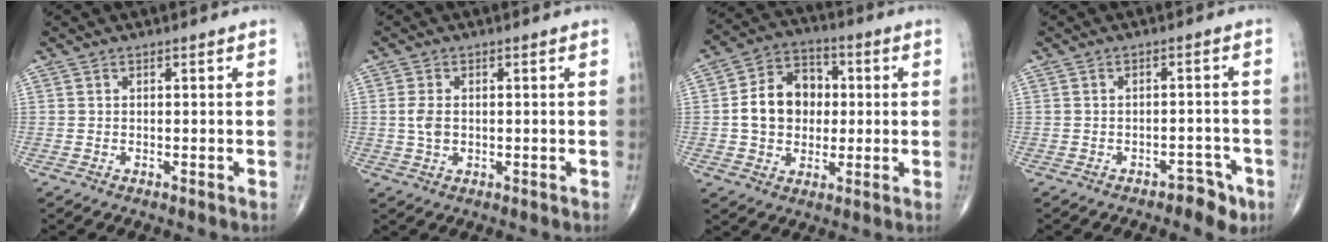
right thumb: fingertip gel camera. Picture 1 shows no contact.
{"total": 3.1, "force": [-0.1, 2.0, 2.3], "torque": [-0.048, 0.001, -0.003]}
{"total": 12.1, "force": [0.2, 9.7, 7.3], "torque": [-0.093, 0.022, -0.002]}
{"total": 4.6, "force": [-3.0, 2.4, 2.4], "torque": [-0.016, 0.024, -0.039]}